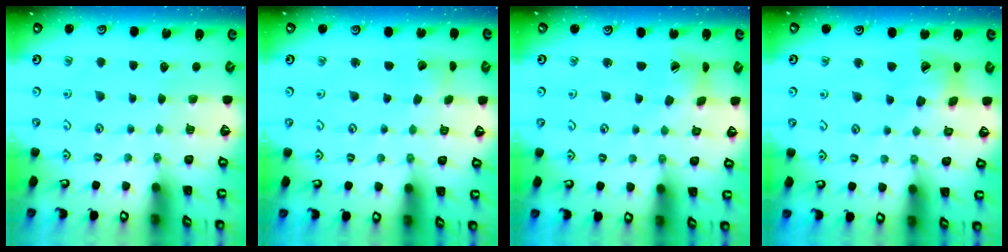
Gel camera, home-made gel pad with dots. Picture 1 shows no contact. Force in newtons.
{"total": 2.3, "press": 2.3, "slide": 0.3}
{"total": 4.2, "press": 4.2, "slide": 0.6}
{"total": 13.0, "press": 12.9, "slide": 1.7}